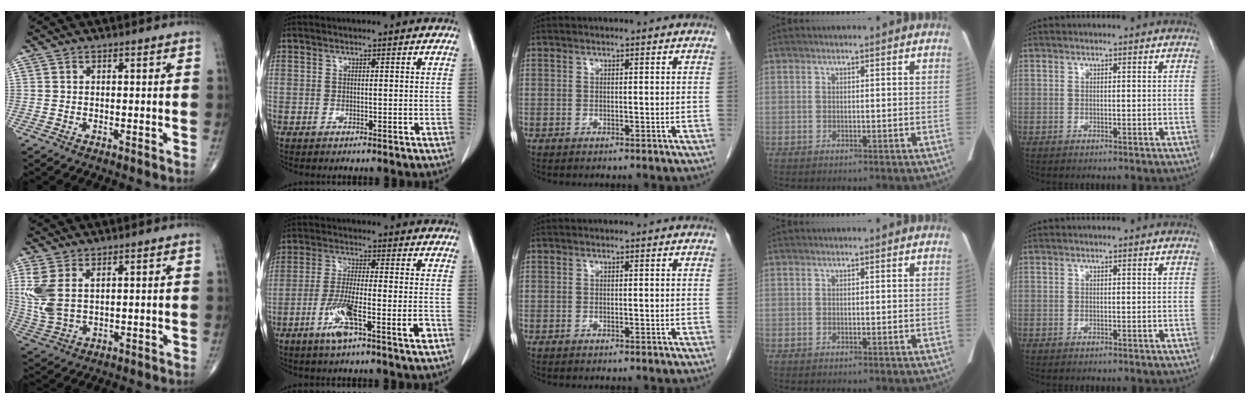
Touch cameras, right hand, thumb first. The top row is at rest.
{"thumb": {"total": 8.3, "force": [2.6, 4.7, 6.4], "torque": [-0.163, -0.002, 0.065]}, "index": {"total": 9.4, "force": [-4.5, 0.4, 8.2], "torque": [-0.153, -0.005, -0.080]}}